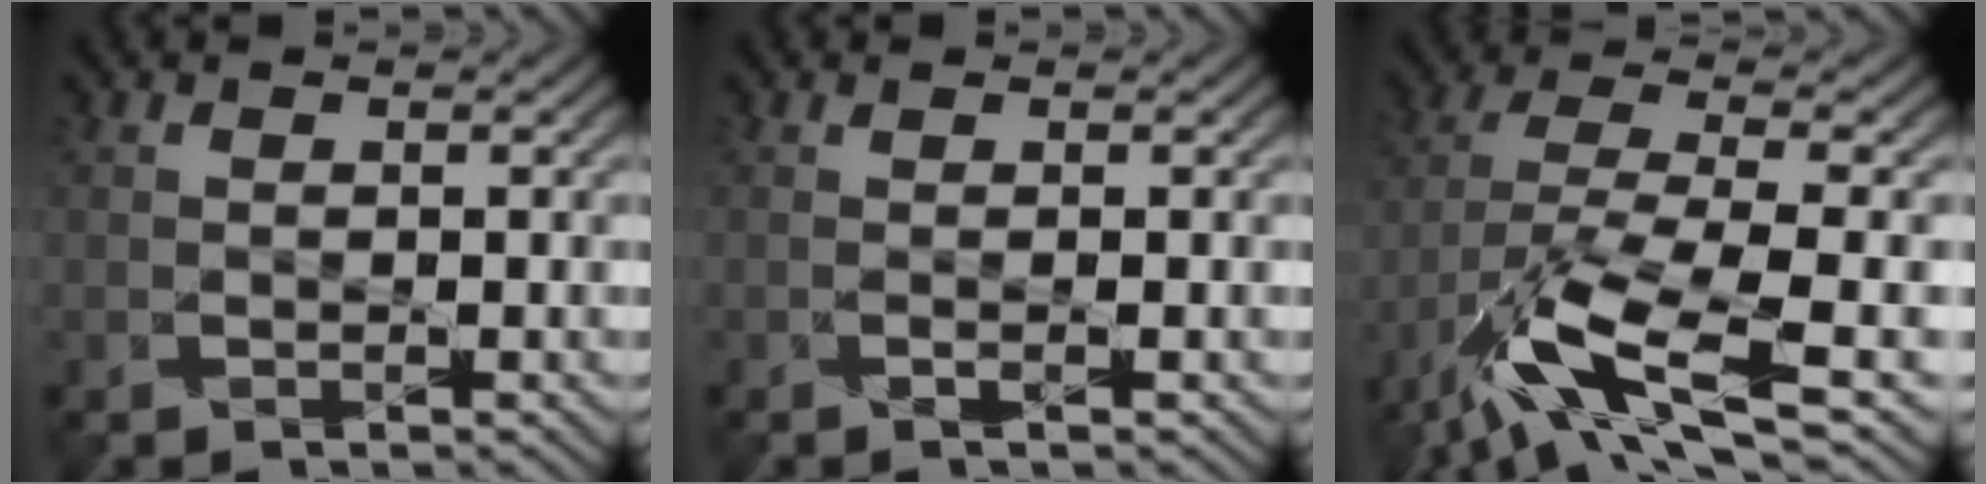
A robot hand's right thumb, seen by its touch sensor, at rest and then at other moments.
{"total": 1.0, "force": [-0.3, -0.5, 0.8], "torque": [-0.022, 0.000, -0.004]}
{"total": 11.7, "force": [-6.7, 2.5, 9.2], "torque": [-0.196, -0.014, -0.128]}